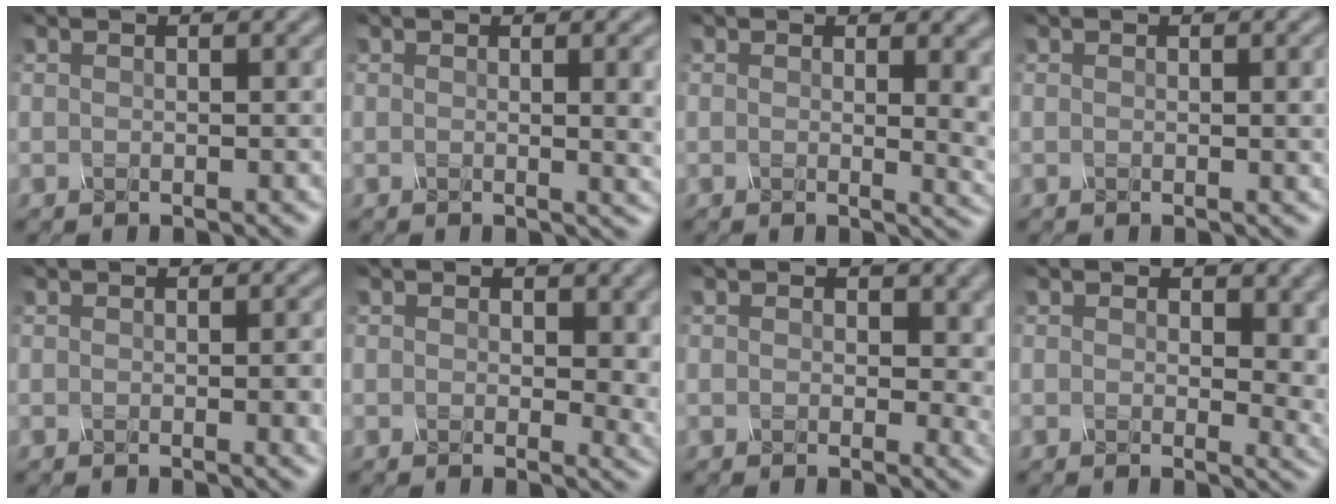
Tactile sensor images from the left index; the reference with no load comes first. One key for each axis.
{"total": 5.5, "fx": 0.5, "fy": 2.1, "fz": 5.0, "tx": -0.033, "ty": 0.004, "tz": 0.007}
{"total": 5.8, "fx": 0.8, "fy": 2.7, "fz": 5.1, "tx": -0.021, "ty": -0.001, "tz": 0.010}
{"total": 2.2, "fx": 0.2, "fy": 0.6, "fz": 2.1, "tx": -0.020, "ty": 0.001, "tz": -0.001}
{"total": 1.6, "fx": -0.1, "fy": 0.3, "fz": 1.6, "tx": -0.020, "ty": -0.003, "tz": -0.001}
{"total": 4.0, "fx": 0.8, "fy": 2.4, "fz": 3.1, "tx": -0.031, "ty": -0.007, "tz": 0.009}
{"total": 3.8, "fx": 0.7, "fy": 2.5, "fz": 2.7, "tx": -0.021, "ty": -0.007, "tz": 0.006}
{"total": 5.1, "fx": 1.0, "fy": 2.9, "fz": 4.0, "tx": -0.037, "ty": -0.008, "tz": 0.010}